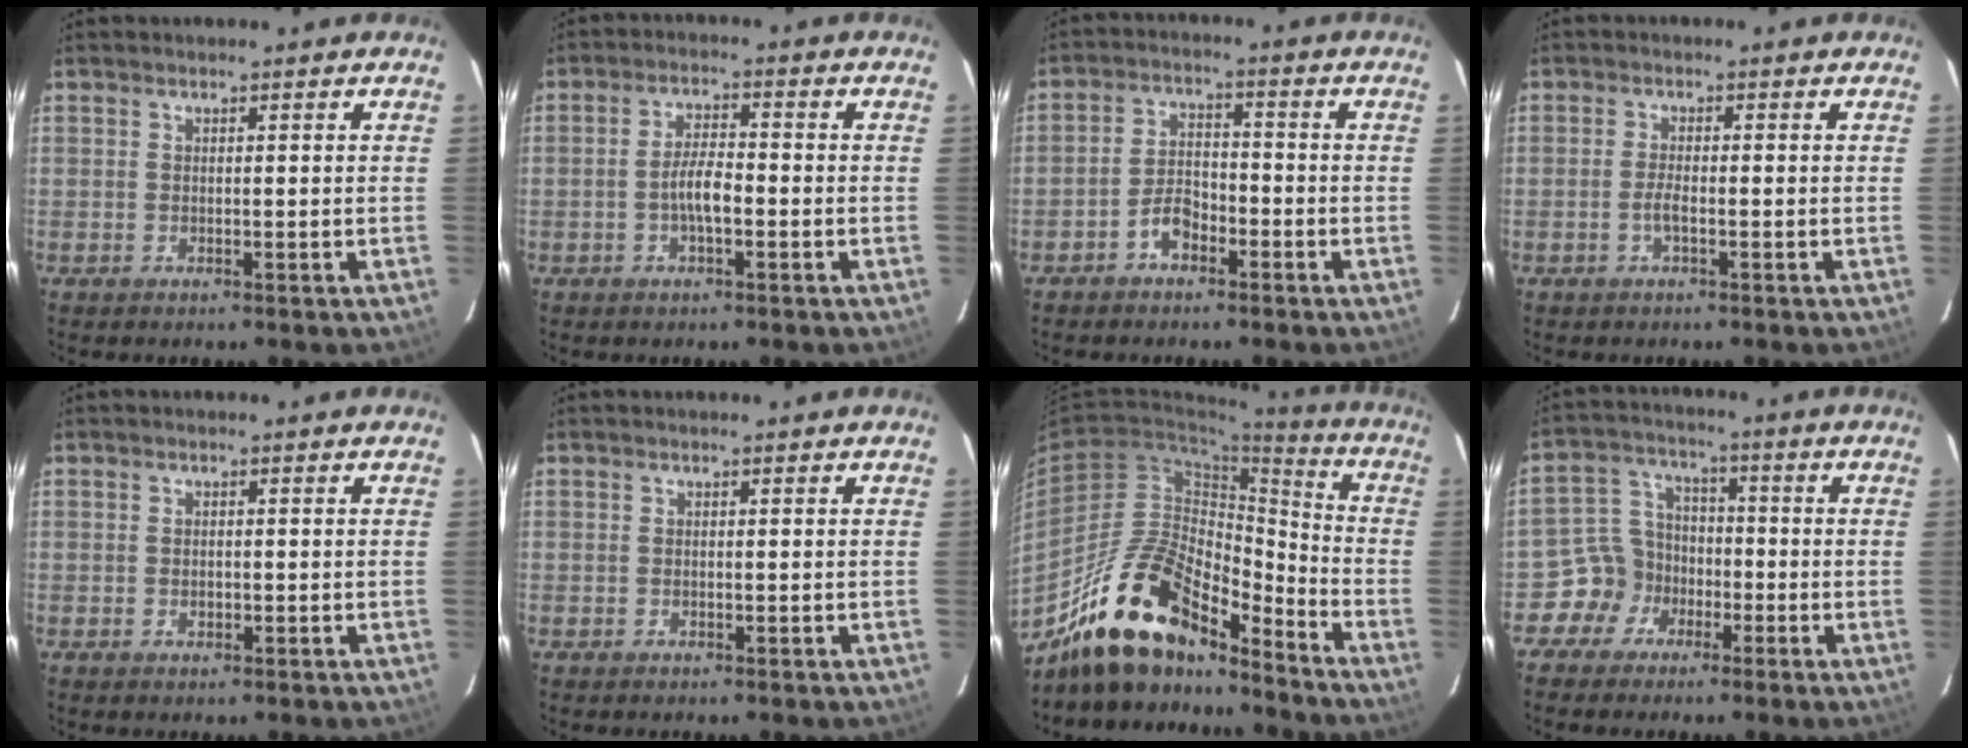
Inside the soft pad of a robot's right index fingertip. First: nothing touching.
{"total": 4.5, "force": [-1.5, 1.2, 4.1], "torque": [-0.080, 0.007, -0.027]}
{"total": 4.8, "force": [-3.1, 2.6, 2.5], "torque": [-0.052, 0.016, -0.054]}
{"total": 2.1, "force": [-0.9, 0.3, 1.9], "torque": [-0.039, 0.000, -0.019]}
{"total": 1.2, "force": [-0.3, 1.0, 0.7], "torque": [-0.010, 0.002, -0.005]}
{"total": 0.0}
{"total": 19.1, "force": [-15.3, 6.6, 9.3], "torque": [-0.173, 0.018, -0.273]}
{"total": 7.1, "force": [-3.8, 6.0, 0.7], "torque": [-0.020, 0.034, -0.075]}